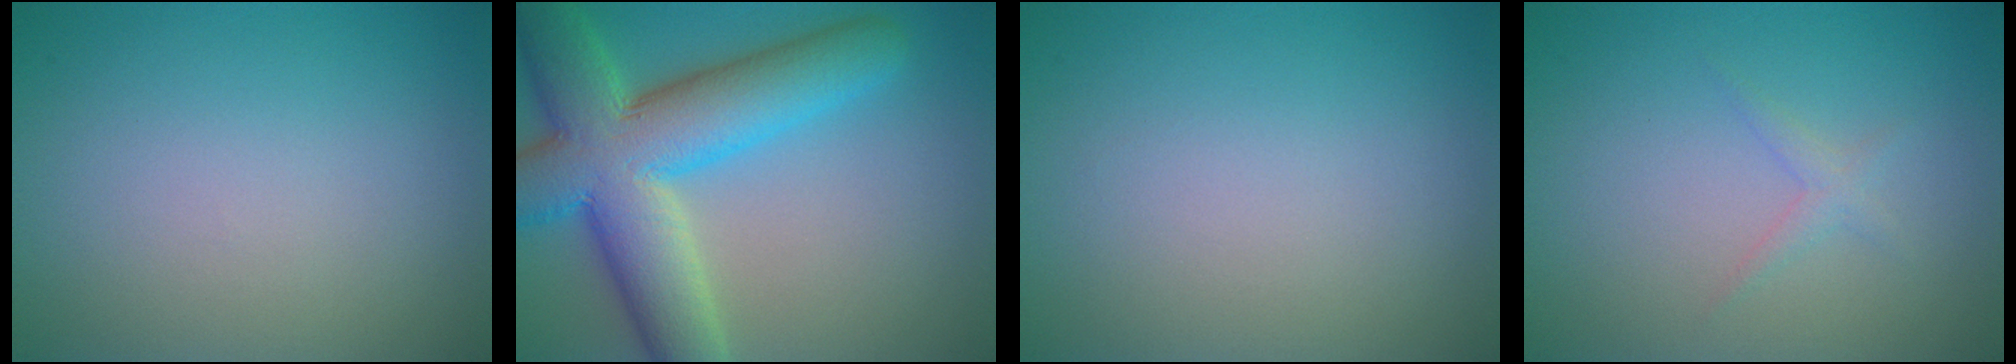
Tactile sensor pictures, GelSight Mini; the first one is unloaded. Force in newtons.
{"total": 11.7, "press": 11.7, "slide": 0.7}
{"total": 0.0}
{"total": 1.0, "press": 1.0, "slide": 0.0}